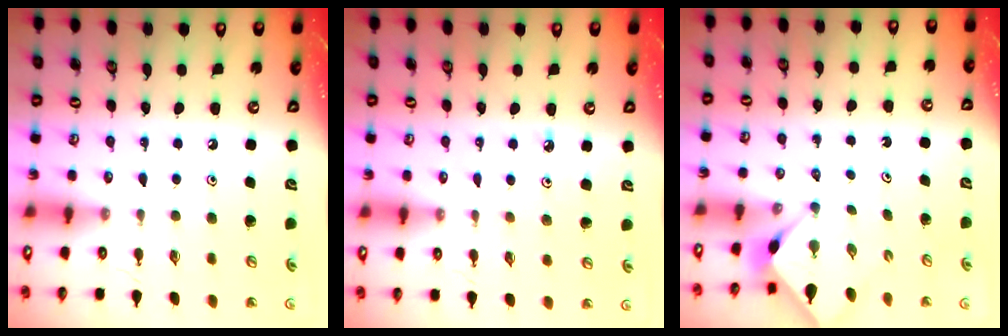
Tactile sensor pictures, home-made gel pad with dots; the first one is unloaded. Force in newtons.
{"total": 4.8, "press": 4.7, "slide": 0.6}
{"total": 2.4, "press": 2.4, "slide": 0.1}